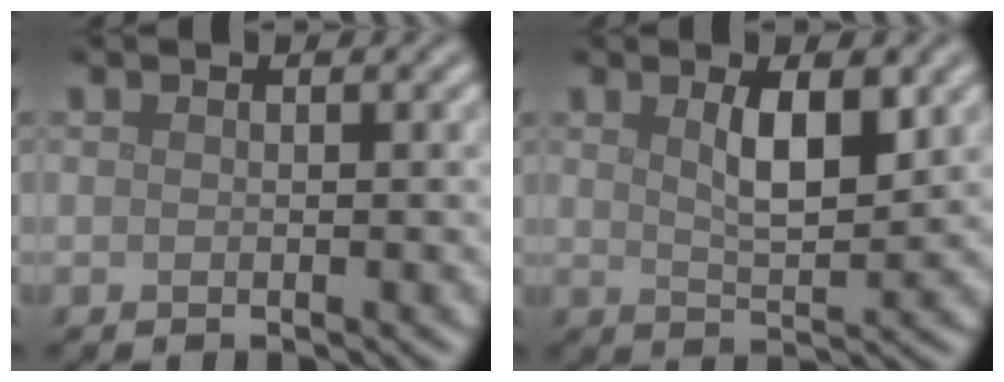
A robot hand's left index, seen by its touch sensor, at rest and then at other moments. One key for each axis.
{"total": 4.0, "fx": 1.6, "fy": 1.2, "fz": 3.5, "tx": -0.062, "ty": -0.001, "tz": 0.027}